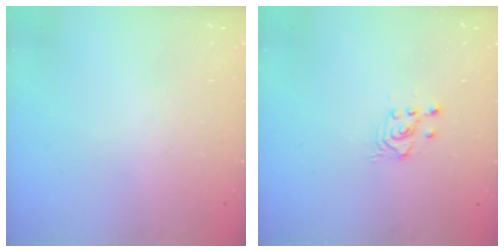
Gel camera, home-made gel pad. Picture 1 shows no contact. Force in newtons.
{"total": 2.6, "press": 2.5, "slide": 0.3}